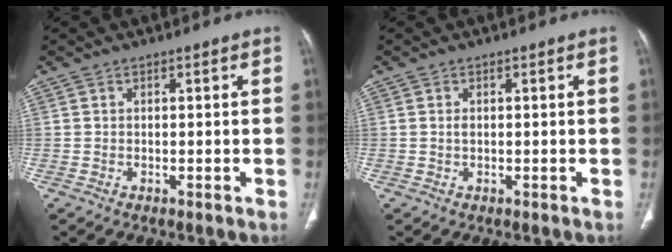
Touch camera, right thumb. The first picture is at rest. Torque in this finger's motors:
{"motor_torque": [0.29, 0.41, 0.59, -0.52, -0.02]}